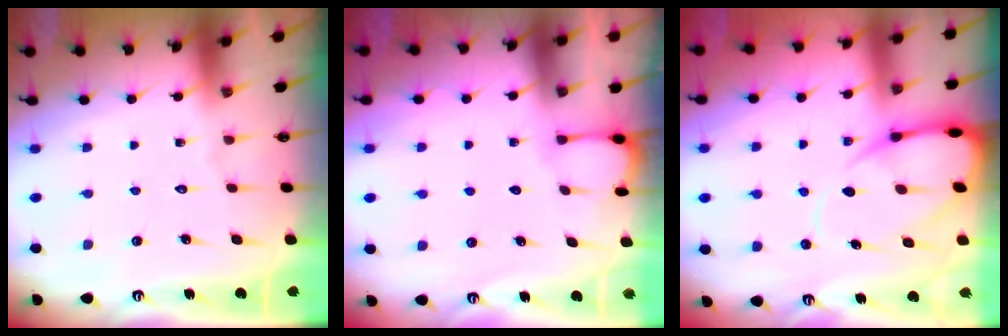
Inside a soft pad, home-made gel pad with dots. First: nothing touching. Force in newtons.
{"total": 2.1, "press": 2.1, "slide": 0.2}
{"total": 9.8, "press": 9.8, "slide": 0.9}